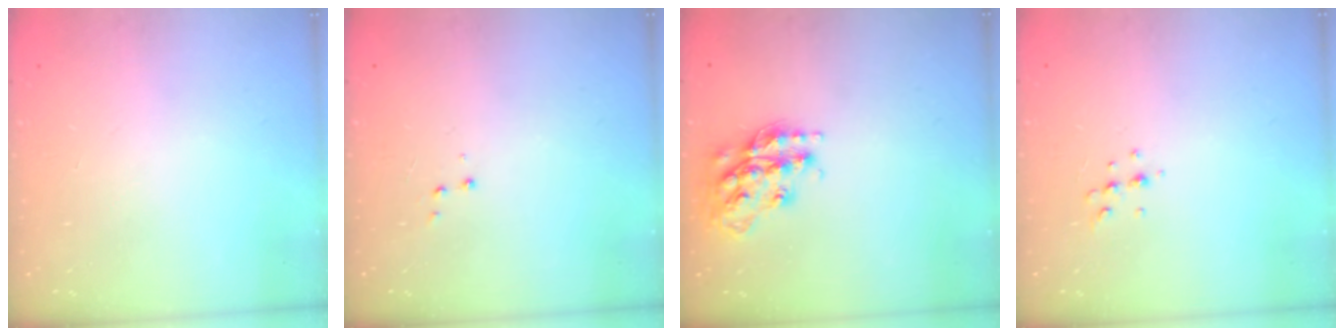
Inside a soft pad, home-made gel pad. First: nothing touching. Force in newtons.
{"total": 3.6, "press": 3.5, "slide": 0.7}
{"total": 15.2, "press": 15.2, "slide": 0.8}
{"total": 4.8, "press": 4.7, "slide": 1.1}